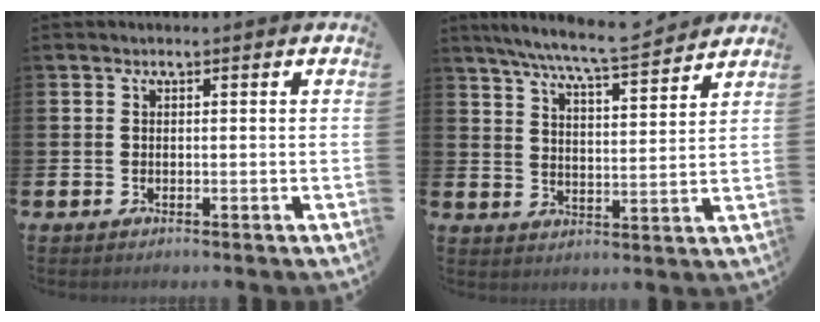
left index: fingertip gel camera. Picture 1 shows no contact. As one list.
[{"total": 8.0, "force": [7.5, -0.1, 2.8], "torque": [-0.082, -0.040, 0.135]}]